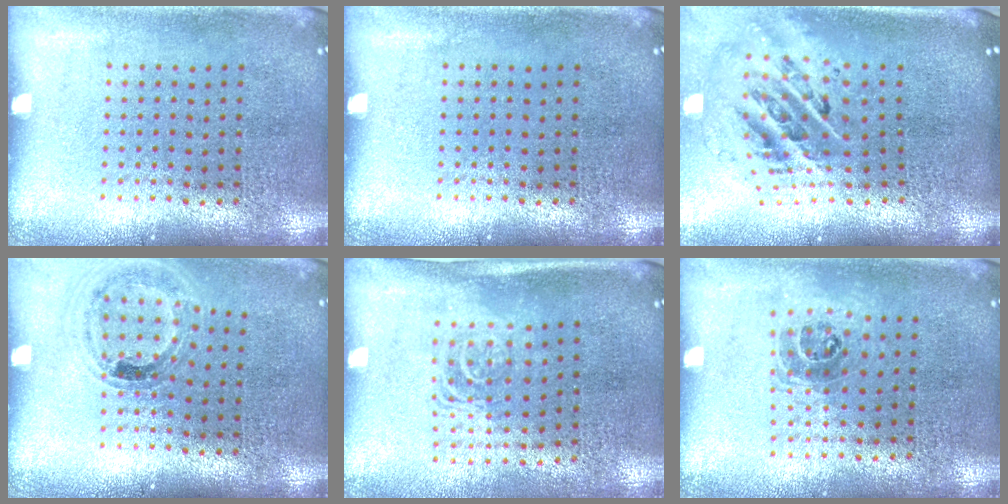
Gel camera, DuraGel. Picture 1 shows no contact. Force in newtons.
{"total": 0.0}
{"total": 2.4, "press": 1.6, "slide": 1.7}
{"total": 1.0, "press": 1.0, "slide": 0.1}
{"total": 1.6, "press": 1.3, "slide": 1.0}
{"total": 1.0, "press": 0.9, "slide": 0.5}